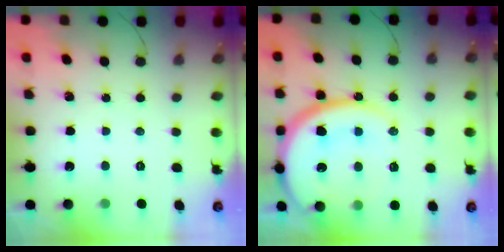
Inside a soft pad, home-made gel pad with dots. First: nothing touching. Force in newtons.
{"total": 21.4, "press": 21.3, "slide": 2.1}